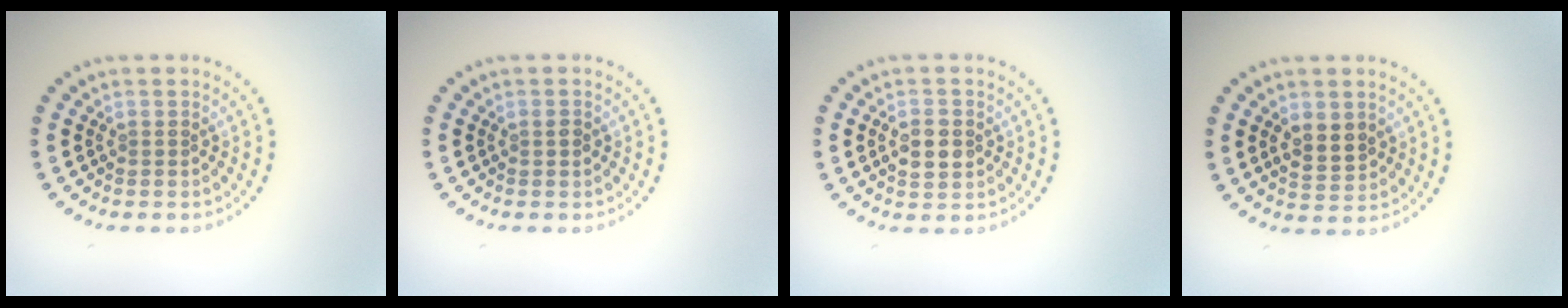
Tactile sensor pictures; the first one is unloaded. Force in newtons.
{"total": 0.7, "press": 0.7, "slide": 0.1}
{"total": 2.5, "press": 2.5, "slide": 0.2}
{"total": 2.7, "press": 2.7, "slide": 0.5}